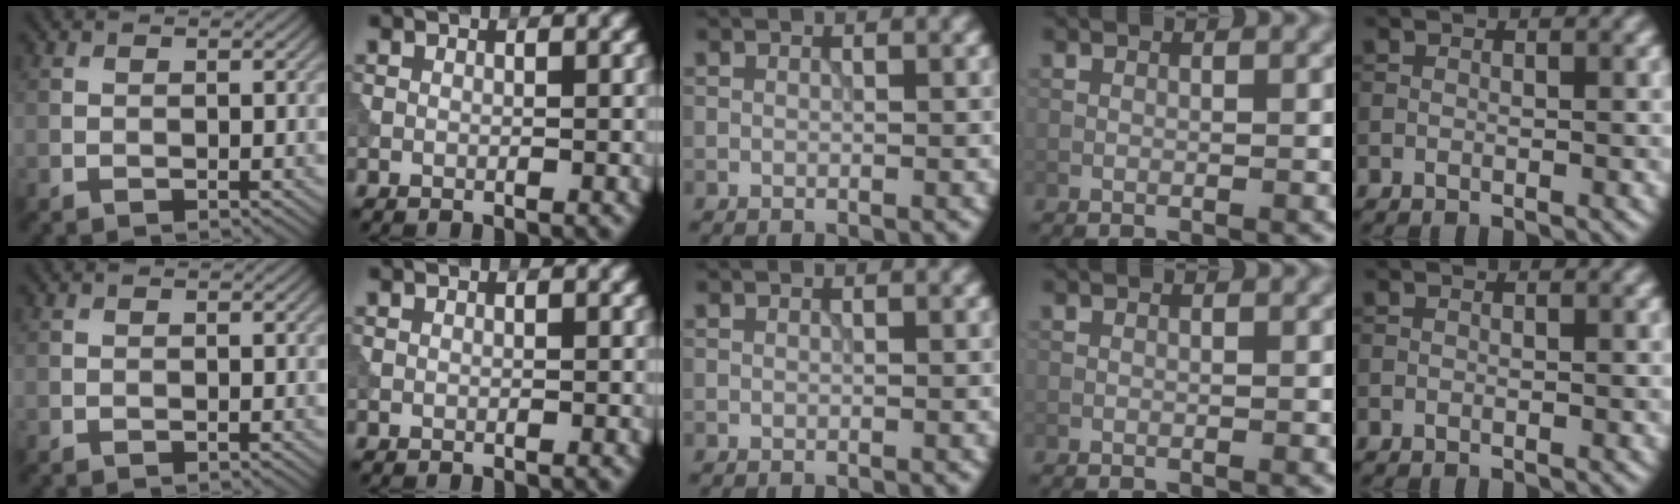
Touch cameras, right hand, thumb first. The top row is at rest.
{}